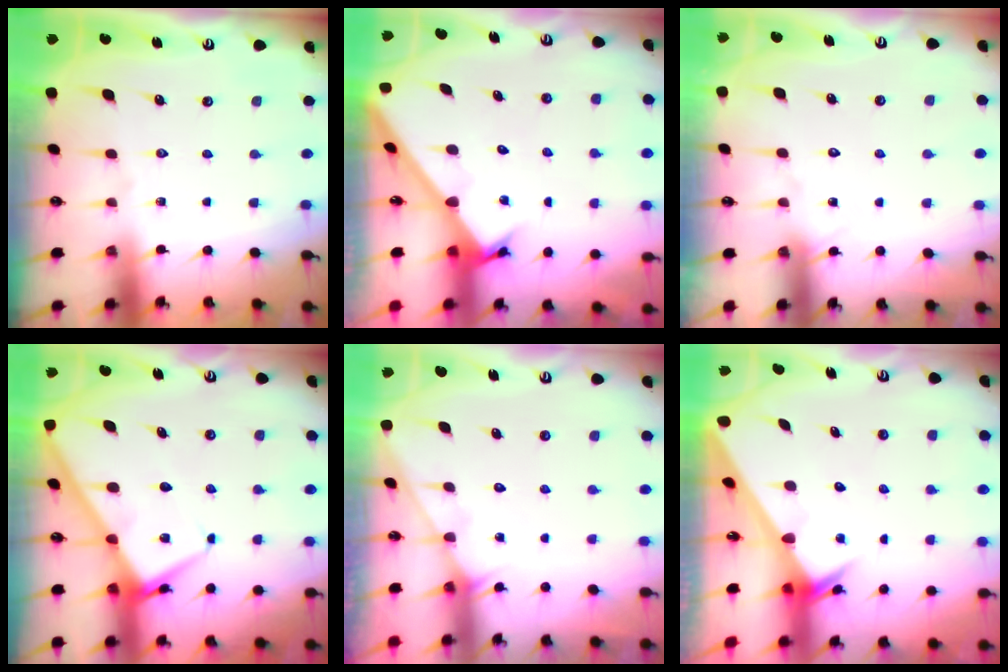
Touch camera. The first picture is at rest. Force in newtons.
{"total": 3.7, "press": 3.7, "slide": 0.1}
{"total": 3.4, "press": 3.4, "slide": 0.3}
{"total": 7.1, "press": 7.1, "slide": 0.8}
{"total": 1.8, "press": 1.8, "slide": 0.1}
{"total": 2.9, "press": 2.9, "slide": 0.1}